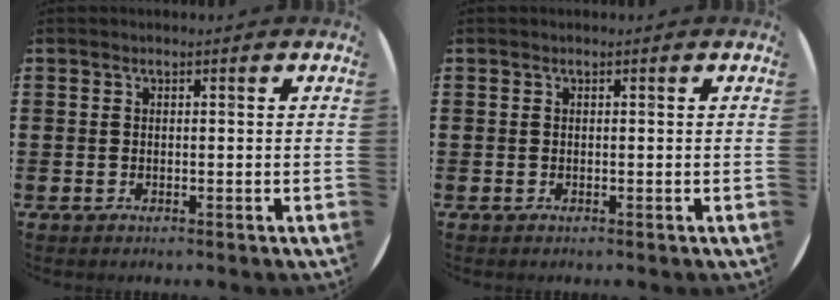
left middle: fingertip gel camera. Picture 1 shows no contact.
{"total": 0.0}